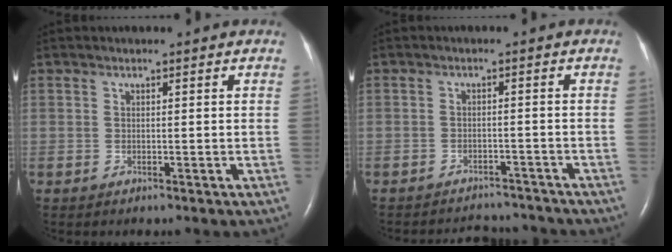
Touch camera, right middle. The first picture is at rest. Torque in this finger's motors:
{"motor_torque": [0.03, -0.04, 0.03, 0.03]}